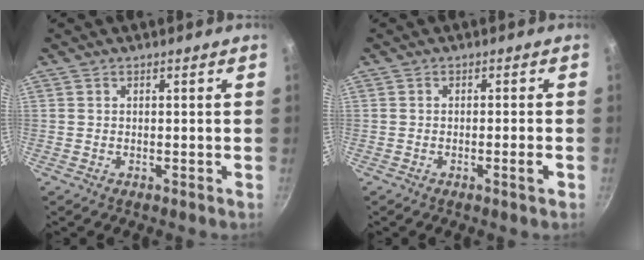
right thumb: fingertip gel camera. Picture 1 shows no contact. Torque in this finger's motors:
{"motor_torque": [0.09, -0.26, -0.14, 0.63, -0.04]}